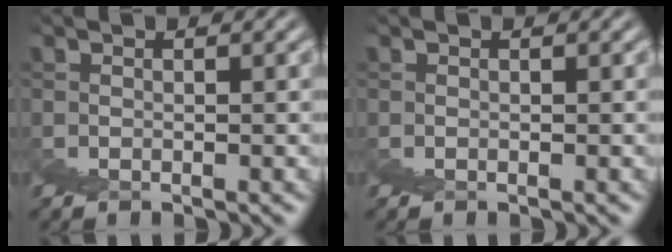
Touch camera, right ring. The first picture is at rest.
{"total": 0.0}